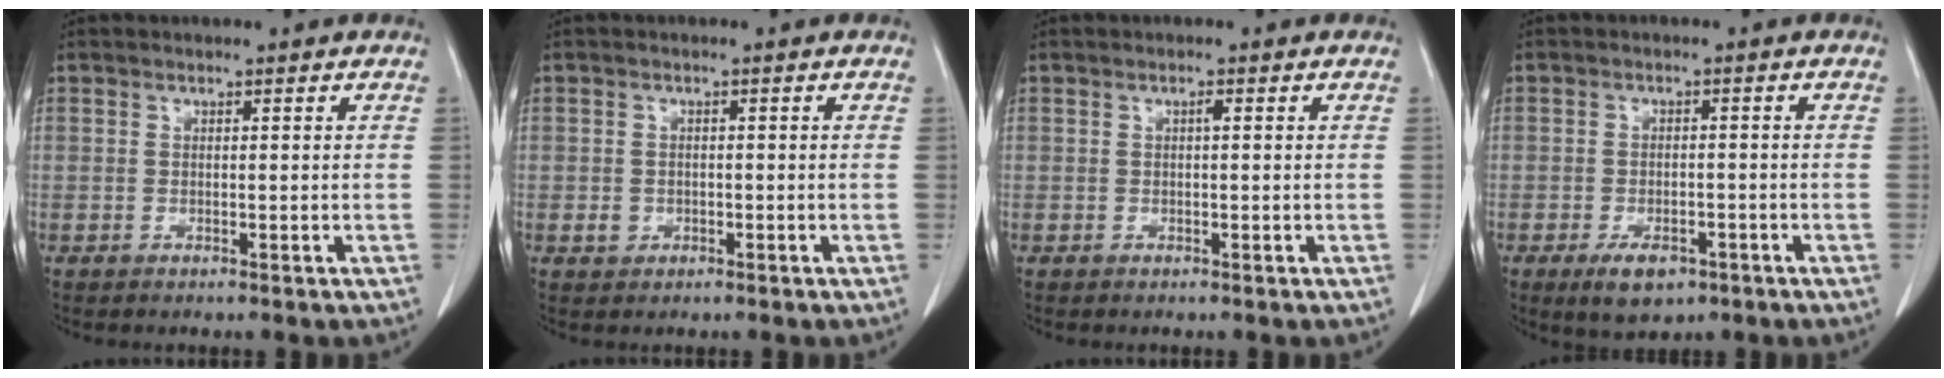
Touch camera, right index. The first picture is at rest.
{"total": 1.6, "force": [-0.5, 1.4, 0.5], "torque": [-0.007, 0.005, -0.003]}
{"total": 0.6, "force": [0.1, 0.1, 0.6], "torque": [-0.012, 0.001, 0.002]}
{"total": 5.1, "force": [-3.0, 2.6, 3.2], "torque": [-0.054, -0.001, -0.040]}